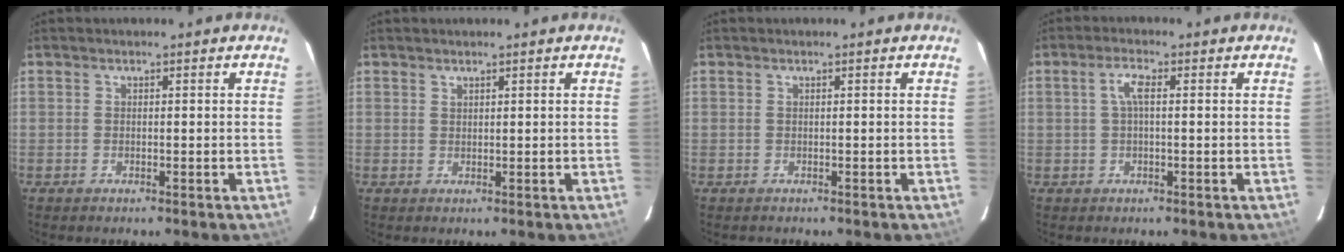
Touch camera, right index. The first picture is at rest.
{"total": 0.7, "force": [0.6, 0.2, 0.1], "torque": [-0.002, 0.002, 0.013]}
{"total": 0.0}
{"total": 3.0, "force": [0.4, 0.6, 2.9], "torque": [-0.060, 0.007, 0.007]}